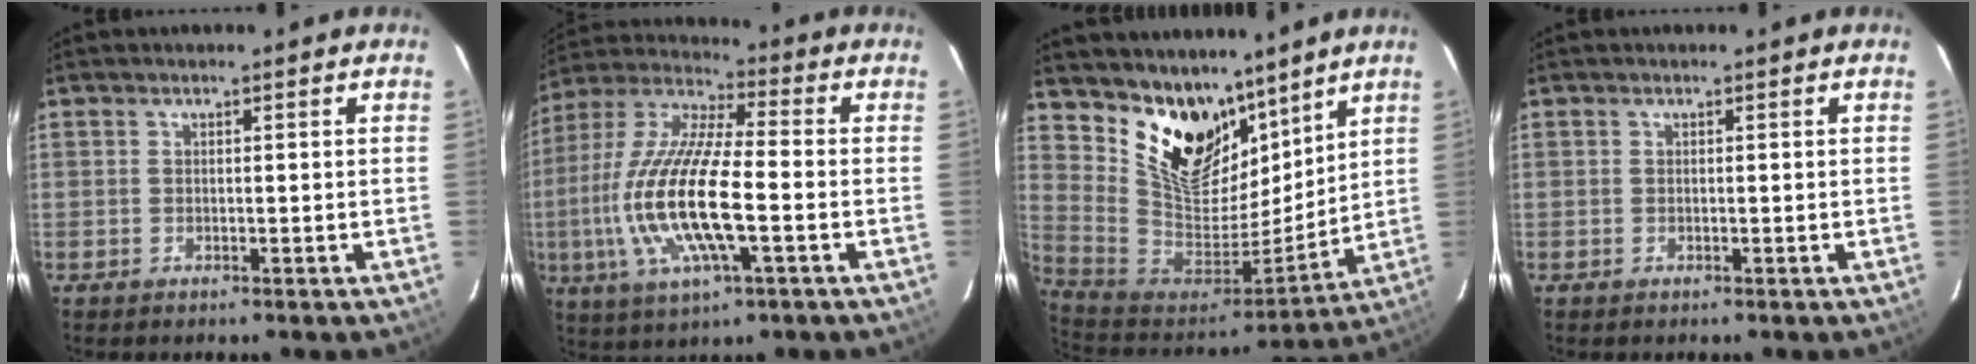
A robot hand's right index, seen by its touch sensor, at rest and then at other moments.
{"total": 19.3, "force": [-3.9, 5.1, 18.2], "torque": [-0.374, -0.011, -0.079]}
{"total": 17.3, "force": [12.3, 9.5, 7.7], "torque": [-0.163, -0.015, 0.238]}
{"total": 0.0}